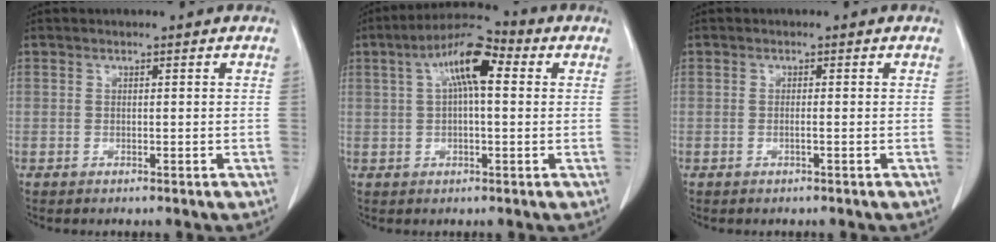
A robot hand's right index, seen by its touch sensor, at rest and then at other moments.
{"total": 9.5, "force": [2.6, 2.6, 8.7], "torque": [-0.161, 0.037, 0.040]}
{"total": 0.8, "force": [-0.2, -0.1, 0.7], "torque": [-0.015, 0.000, -0.004]}